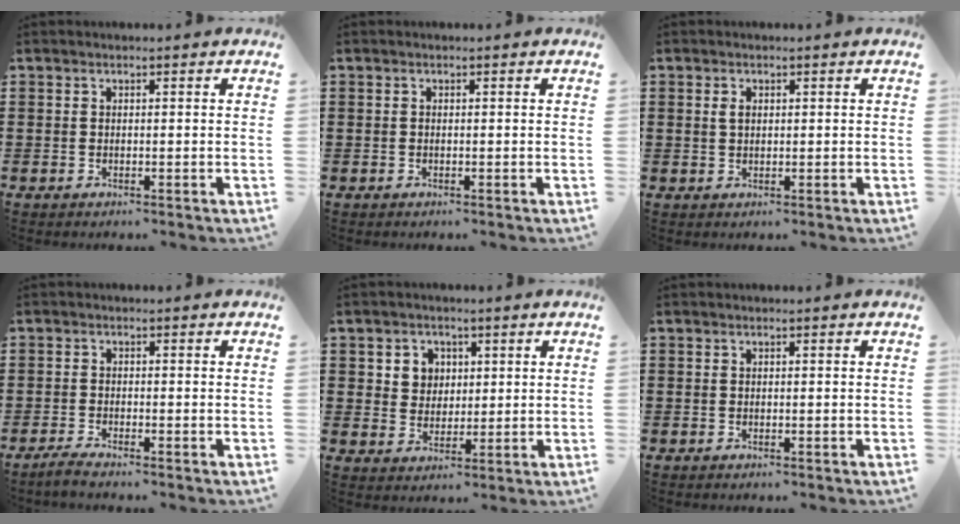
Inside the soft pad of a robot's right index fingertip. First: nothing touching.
{"total": 0.0}
{"total": 1.5, "force": [0.4, 0.9, 1.1], "torque": [-0.025, 0.006, 0.006]}
{"total": 1.6, "force": [-1.5, -0.2, 0.4], "torque": [-0.009, 0.001, -0.029]}
{"total": 4.0, "force": [1.4, 3.7, 0.7], "torque": [-0.032, 0.014, 0.024]}
{"total": 0.0}